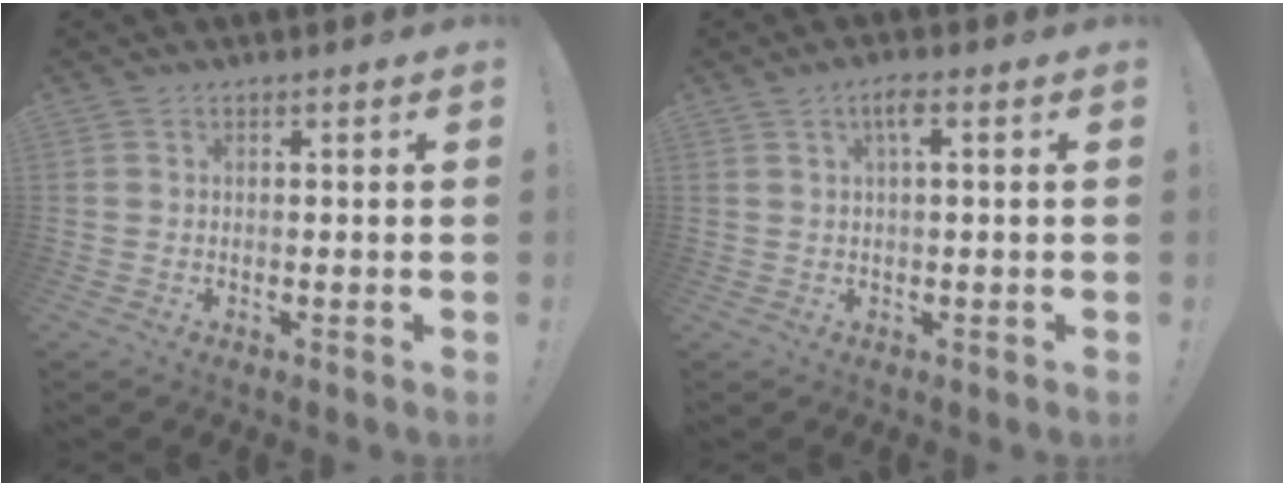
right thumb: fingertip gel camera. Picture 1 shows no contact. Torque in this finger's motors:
{"motor_torque": [-0.09, 0.09, -0.02, 0.03, 0.00]}